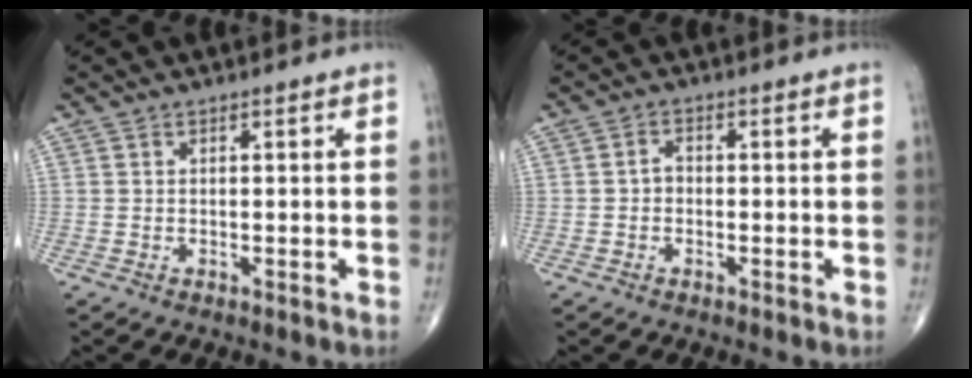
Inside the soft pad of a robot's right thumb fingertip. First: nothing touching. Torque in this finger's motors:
{"motor_torque": [-0.25, -0.02, -0.07, 0.14, 0.07]}